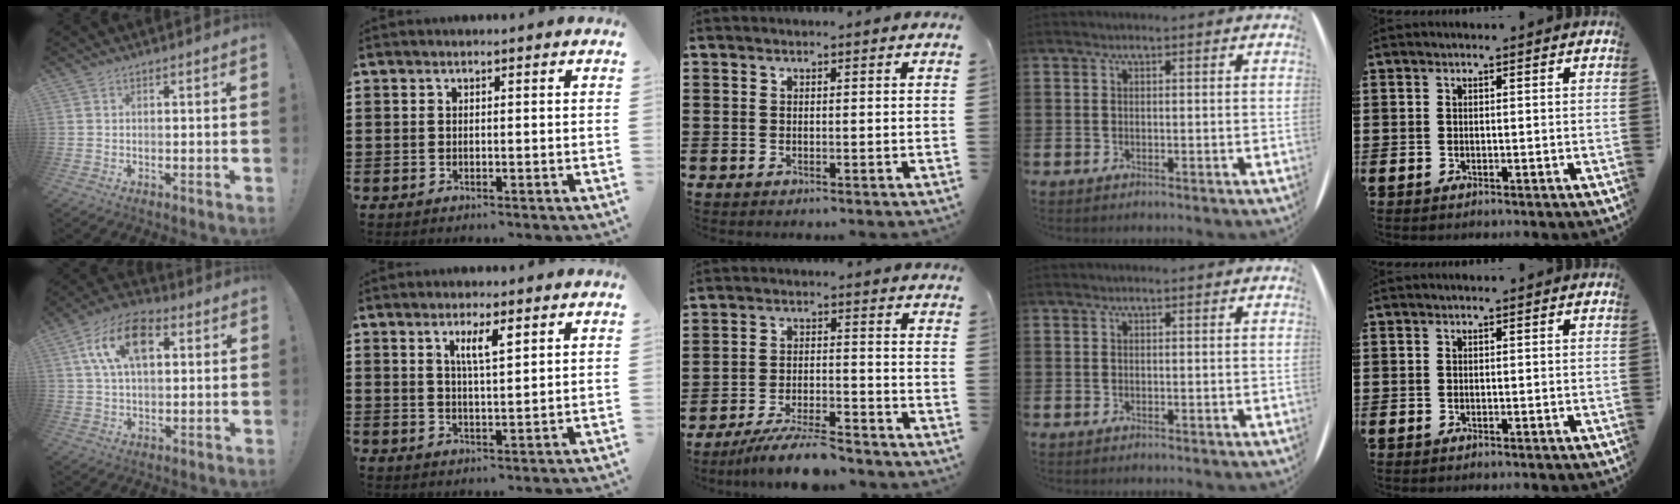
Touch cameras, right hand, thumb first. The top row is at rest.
{"thumb": {"total": 15.0, "force": [4.9, 8.8, 11.1], "torque": [-0.188, 0.006, 0.090]}, "index": {"total": 4.0, "force": [1.8, 0.9, 3.4], "torque": [-0.064, 0.002, 0.028]}, "middle": {"total": 7.3, "force": [-6.8, 0.2, 2.8], "torque": [-0.049, 0.000, -0.126]}}